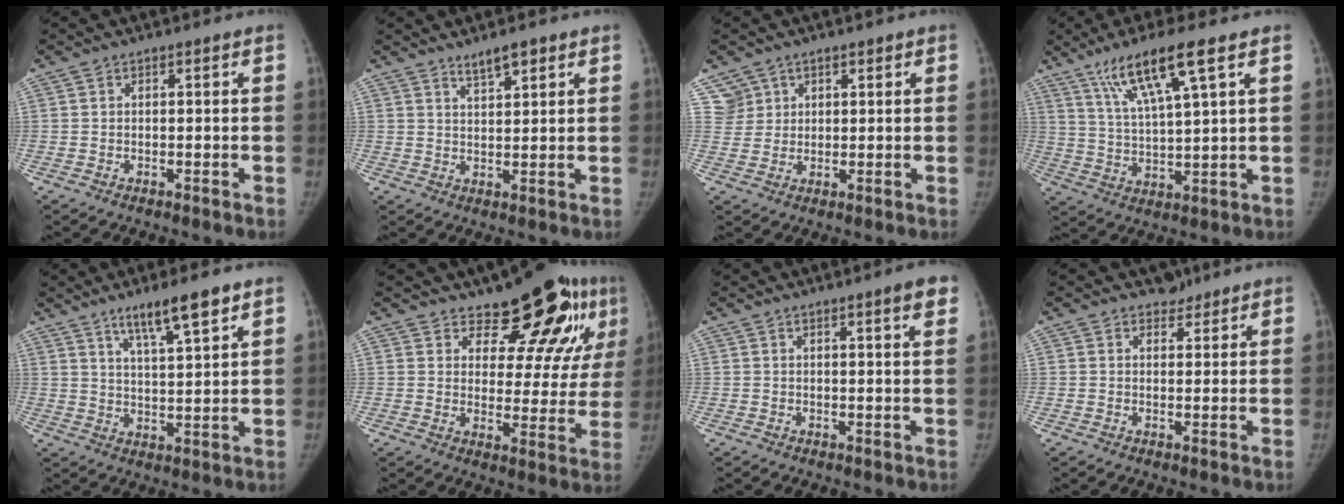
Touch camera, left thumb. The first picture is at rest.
{"total": 3.9, "force": [2.9, 1.0, 2.4], "torque": [-0.034, -0.019, 0.051]}
{"total": 4.1, "force": [2.4, 3.3, -0.4], "torque": [0.040, -0.017, 0.041]}
{"total": 11.8, "force": [6.8, 1.3, 9.6], "torque": [-0.187, -0.020, 0.130]}
{"total": 9.3, "force": [6.1, 1.2, 7.0], "torque": [-0.115, -0.029, 0.109]}
{"total": 16.8, "force": [10.6, 7.5, 10.6], "torque": [-0.087, -0.068, 0.135]}
{"total": 4.0, "force": [2.4, 0.4, 3.2], "torque": [-0.035, -0.009, 0.028]}
{"total": 2.3, "force": [1.9, 1.4, 0.0], "torque": [0.016, -0.011, 0.023]}